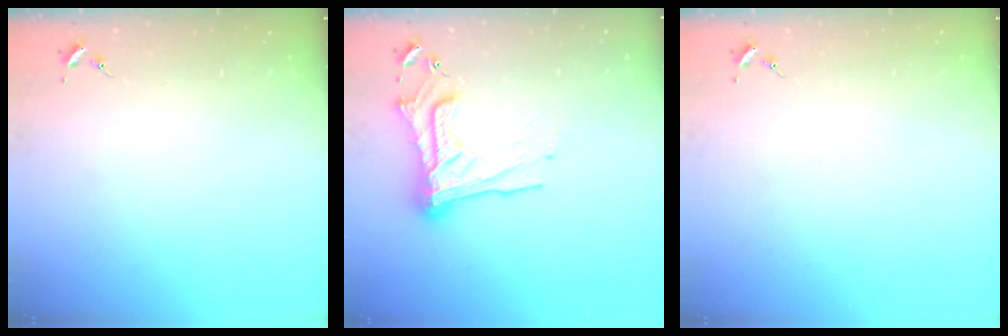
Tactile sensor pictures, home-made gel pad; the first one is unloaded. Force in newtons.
{"total": 17.4, "press": 17.3, "slide": 1.7}
{"total": 0.0}